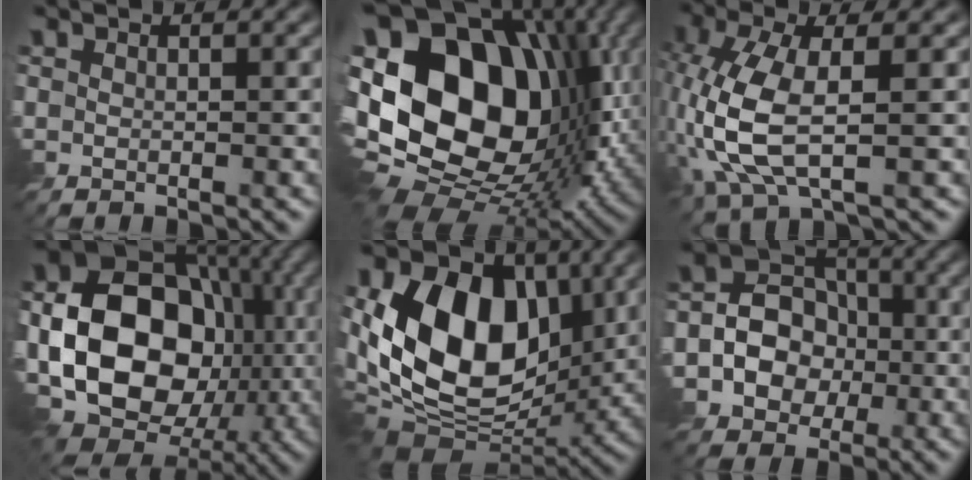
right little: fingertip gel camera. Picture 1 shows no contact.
{"total": 20.3, "force": [0.2, 14.0, 14.6], "torque": [-0.280, 0.011, 0.017]}
{"total": 8.7, "force": [-2.1, 3.8, 7.5], "torque": [-0.184, -0.001, -0.047]}
{"total": 20.2, "force": [-3.1, 15.8, 12.1], "torque": [-0.211, -0.018, -0.056]}
{"total": 15.0, "force": [0.9, 10.3, 10.9], "torque": [-0.203, 0.001, 0.003]}
{"total": 6.4, "force": [-2.0, 5.3, 3.0], "torque": [-0.023, 0.006, -0.057]}